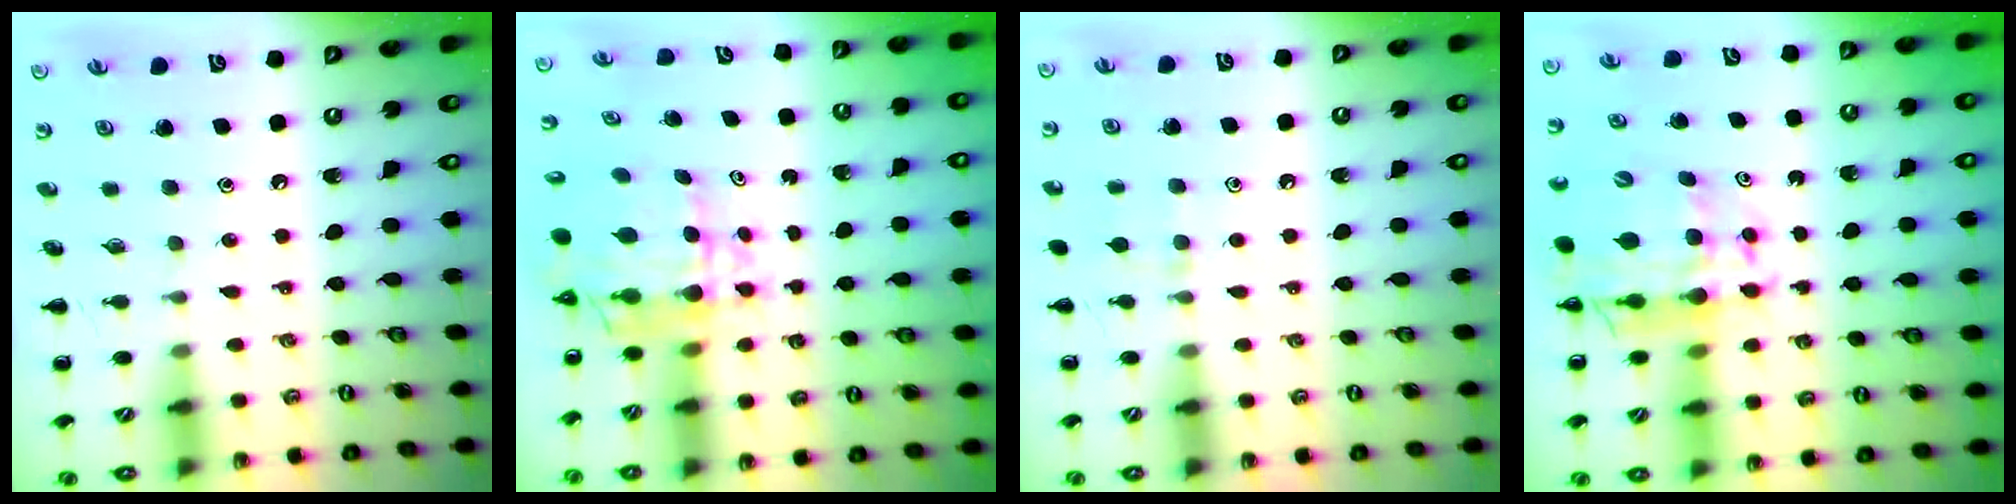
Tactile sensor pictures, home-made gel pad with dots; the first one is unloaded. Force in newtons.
{"total": 7.1, "press": 6.5, "slide": 2.9}
{"total": 6.7, "press": 6.2, "slide": 2.5}
{"total": 11.4, "press": 11.0, "slide": 2.9}